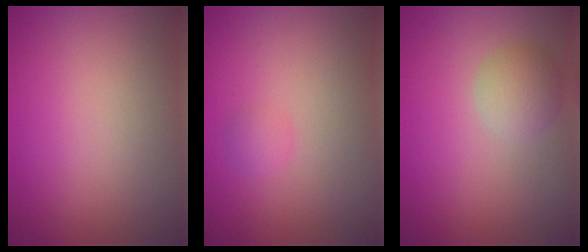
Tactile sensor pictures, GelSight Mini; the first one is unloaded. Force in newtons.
{"total": 0.9, "press": 0.8, "slide": 0.1}
{"total": 2.7, "press": 2.7, "slide": 0.1}